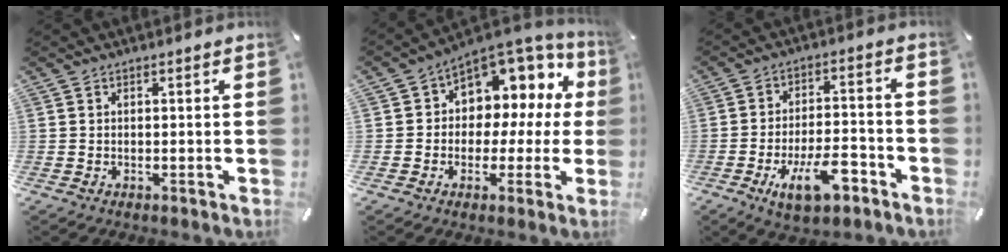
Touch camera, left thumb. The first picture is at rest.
{"total": 8.2, "force": [2.9, 7.0, 3.1], "torque": [-0.043, -0.045, 0.055]}
{"total": 13.2, "force": [-6.7, 5.9, 9.7], "torque": [-0.151, 0.028, -0.111]}